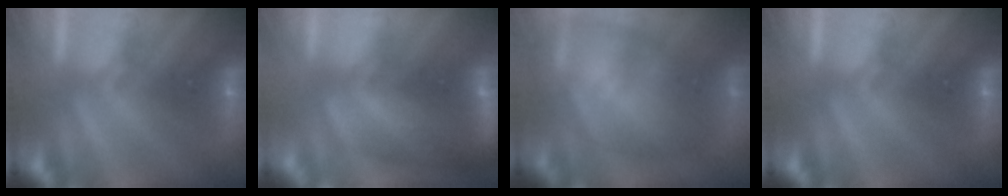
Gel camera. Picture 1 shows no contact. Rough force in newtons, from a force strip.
{"total": 7.7}
{"total": 7.7}
{"total": 0.0}